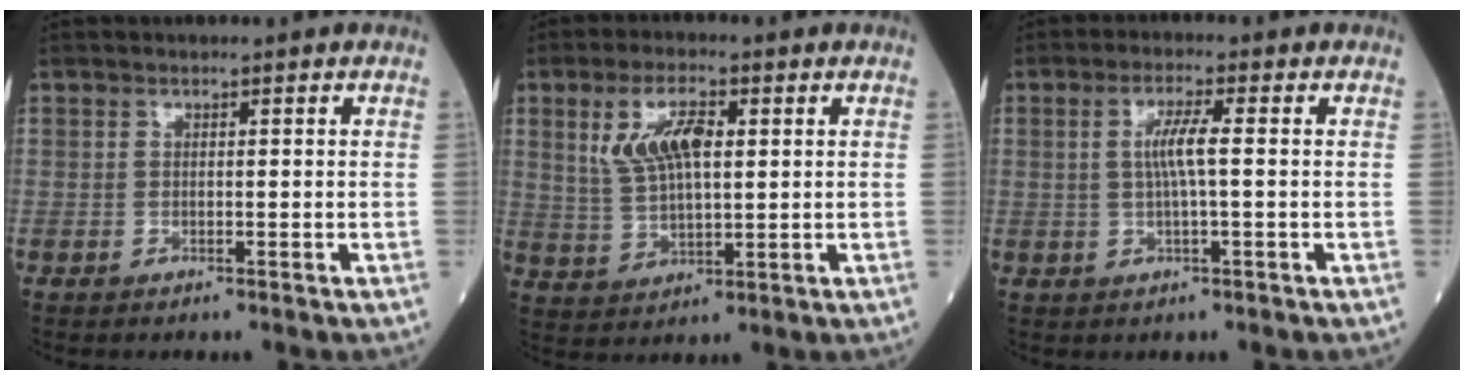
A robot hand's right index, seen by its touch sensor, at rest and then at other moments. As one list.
[{"total": 8.2, "force": [2.6, 2.9, 7.2], "torque": [-0.155, 0.013, 0.057]}, {"total": 4.3, "force": [0.4, 0.0, 4.2], "torque": [-0.084, 0.005, 0.010]}]